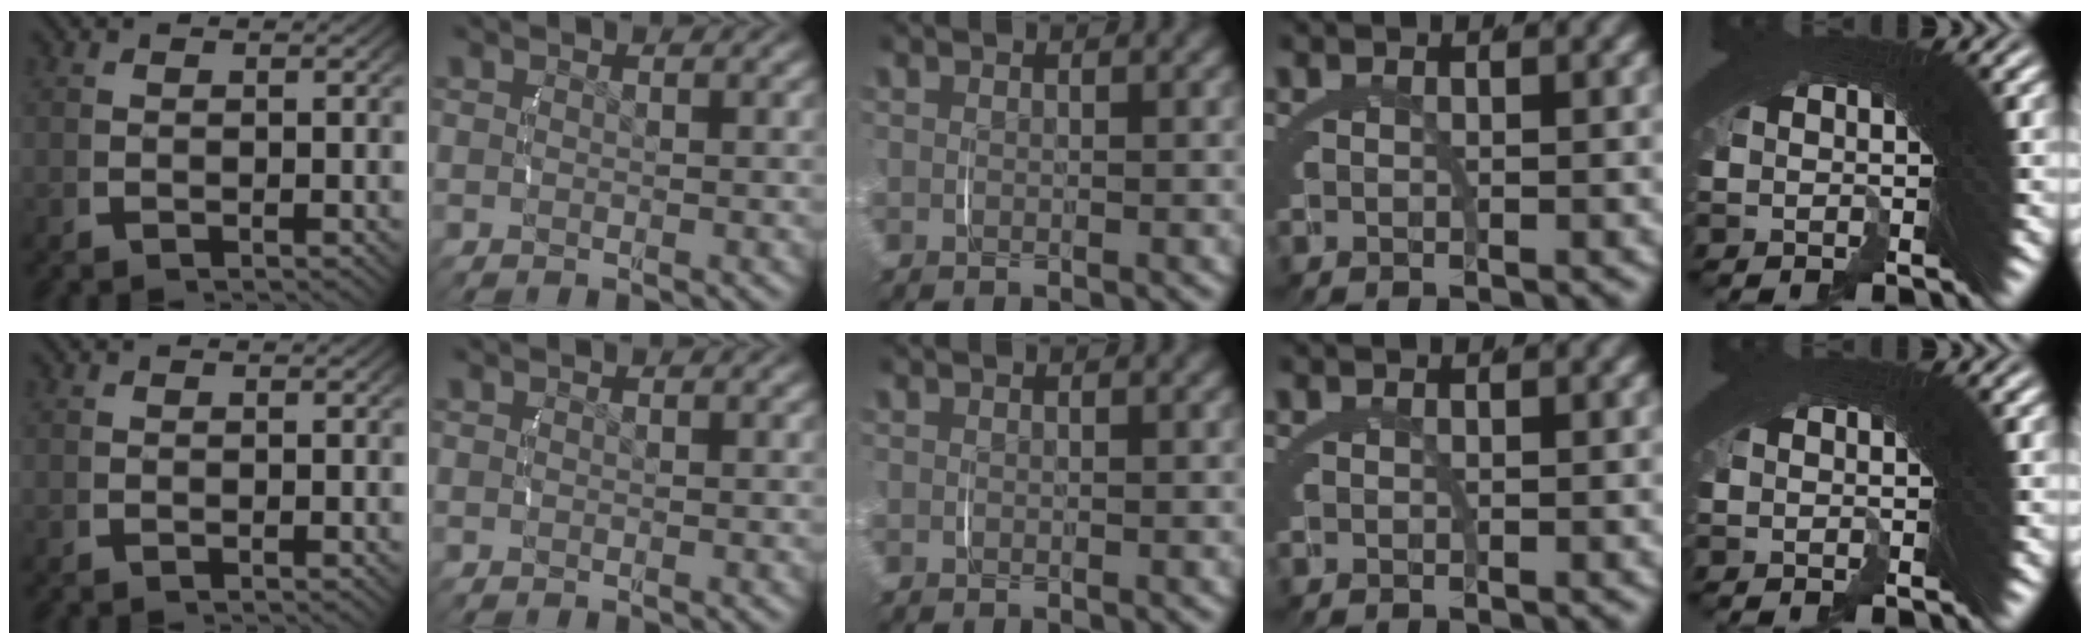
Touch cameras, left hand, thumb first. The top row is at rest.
{}